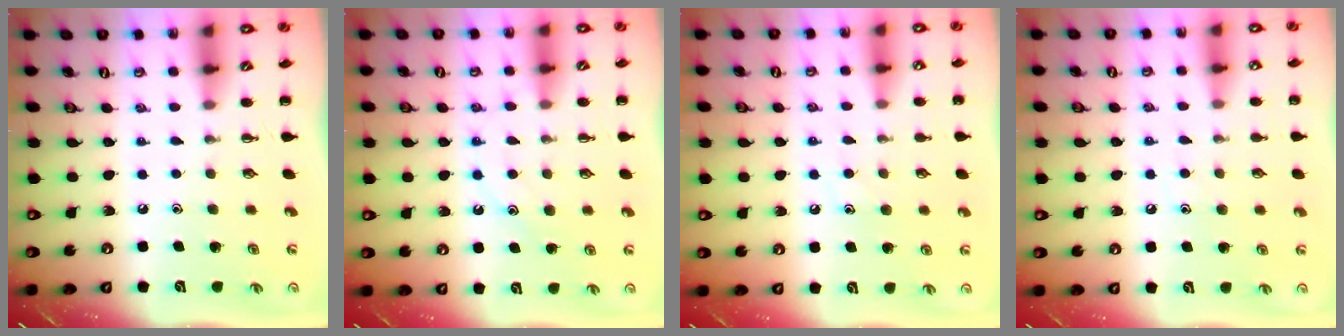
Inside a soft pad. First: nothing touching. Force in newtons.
{"total": 12.3, "press": 12.2, "slide": 1.0}
{"total": 8.2, "press": 8.1, "slide": 1.2}
{"total": 7.4, "press": 7.2, "slide": 1.8}